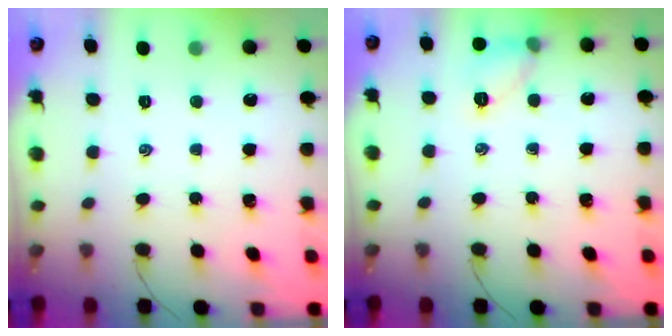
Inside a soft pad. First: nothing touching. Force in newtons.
{"total": 7.8, "press": 7.7, "slide": 0.6}